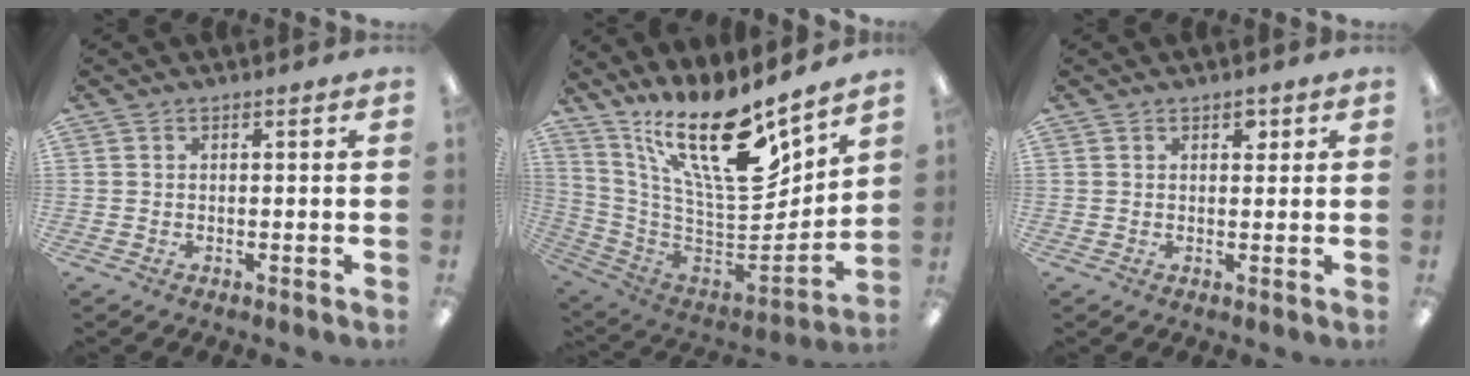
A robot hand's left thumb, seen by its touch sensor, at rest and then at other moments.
{"total": 22.8, "force": [14.1, 7.1, 16.4], "torque": [-0.300, -0.108, 0.242]}
{"total": 2.0, "force": [1.2, 1.1, 1.1], "torque": [-0.007, -0.004, 0.018]}